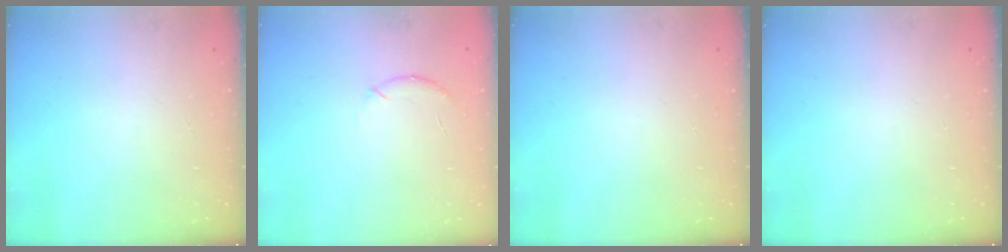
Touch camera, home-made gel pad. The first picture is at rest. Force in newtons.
{"total": 5.7, "press": 5.6, "slide": 1.3}
{"total": 0.0}
{"total": 0.0}